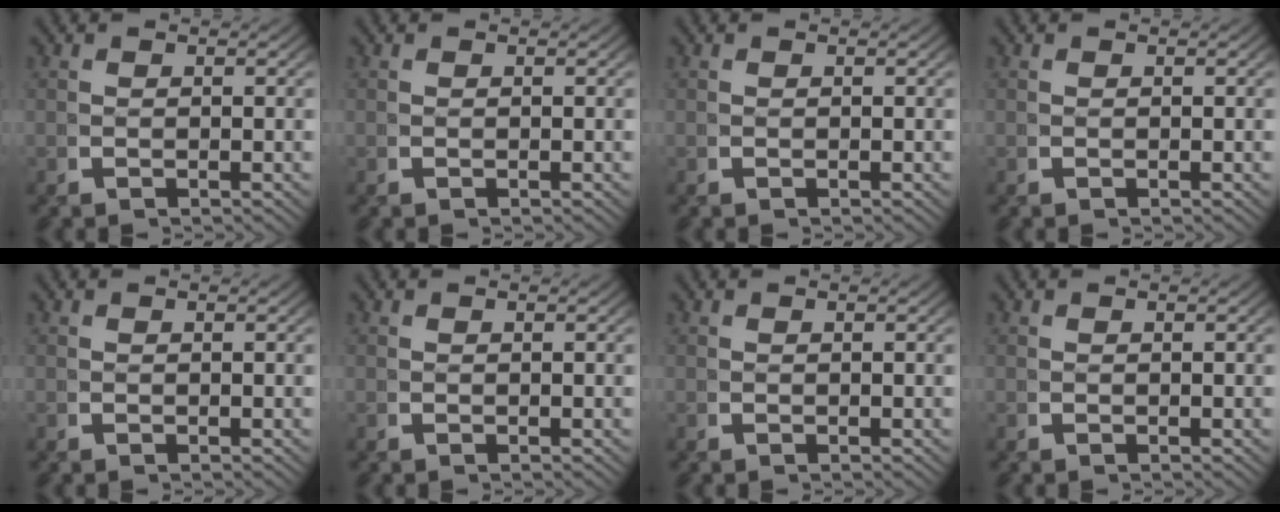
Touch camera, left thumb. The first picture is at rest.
{"total": 0.0}
{"total": 0.0}
{"total": 0.0}
{"total": 0.0}
{"total": 0.0}
{"total": 0.0}
{"total": 0.0}